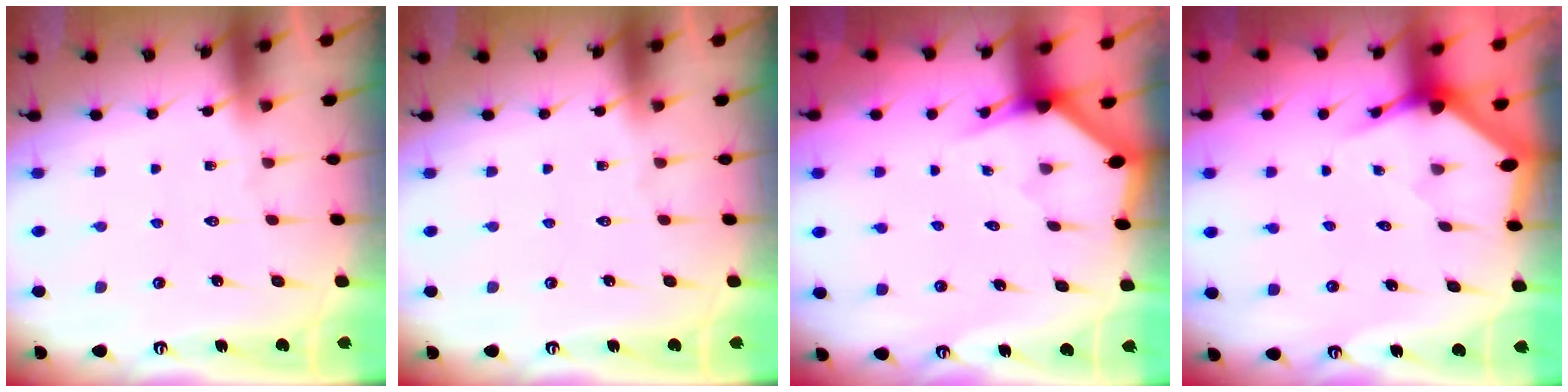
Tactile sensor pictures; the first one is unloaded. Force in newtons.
{"total": 0.0}
{"total": 2.2, "press": 2.2, "slide": 0.1}
{"total": 2.9, "press": 2.9, "slide": 0.1}